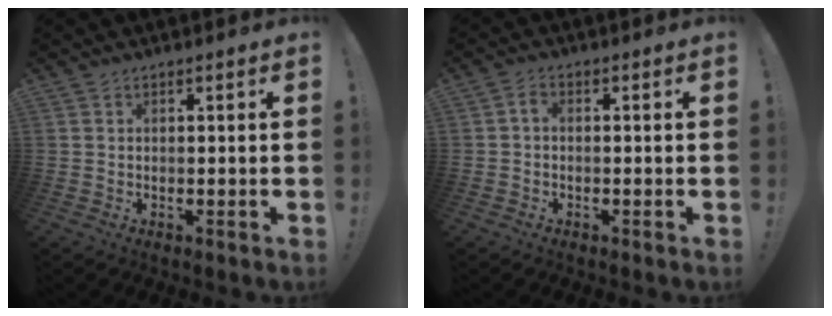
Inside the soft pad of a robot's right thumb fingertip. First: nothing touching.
{"total": 1.6, "force": [-0.7, 0.9, 1.2], "torque": [-0.028, 0.009, -0.011]}